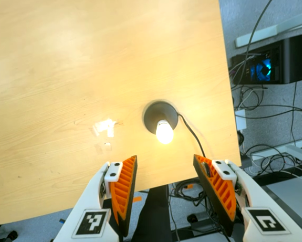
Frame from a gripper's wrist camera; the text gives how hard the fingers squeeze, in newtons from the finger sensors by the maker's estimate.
{"total": 0.0}